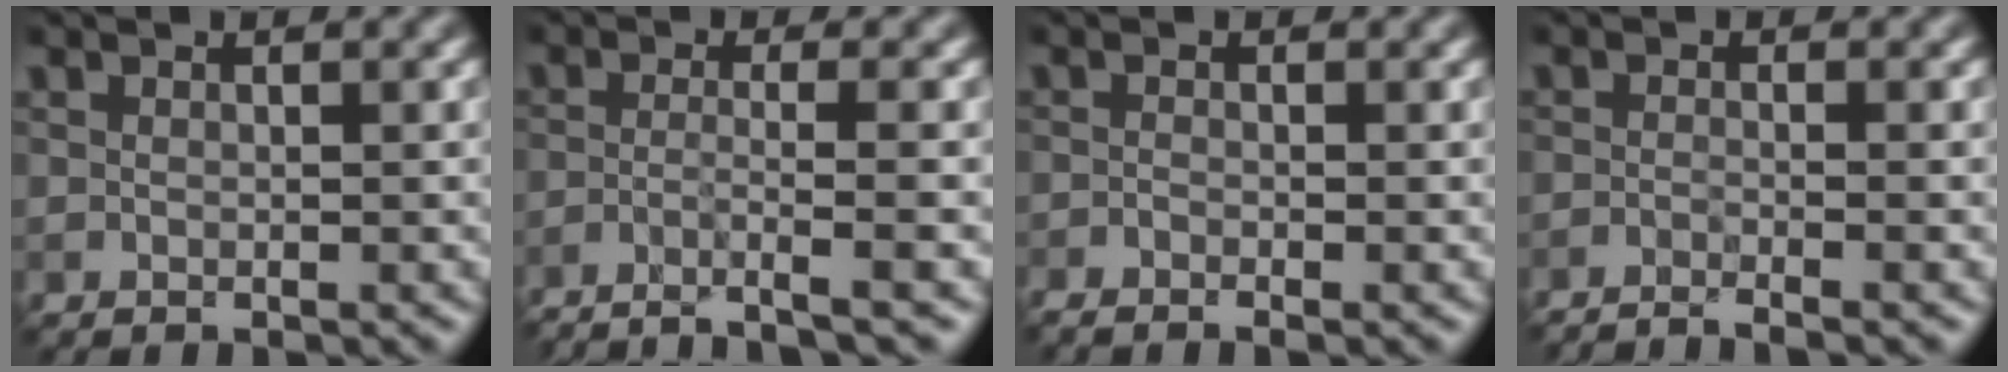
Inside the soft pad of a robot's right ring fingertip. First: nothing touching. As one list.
[{"total": 4.5, "force": [-3.1, 0.5, 3.2], "torque": [-0.041, 0.004, -0.069]}, {"total": 1.5, "force": [-1.1, 0.2, 1.0], "torque": [-0.026, -0.005, -0.028]}, {"total": 3.1, "force": [-2.5, 0.4, 1.7], "torque": [-0.022, 0.001, -0.051]}]